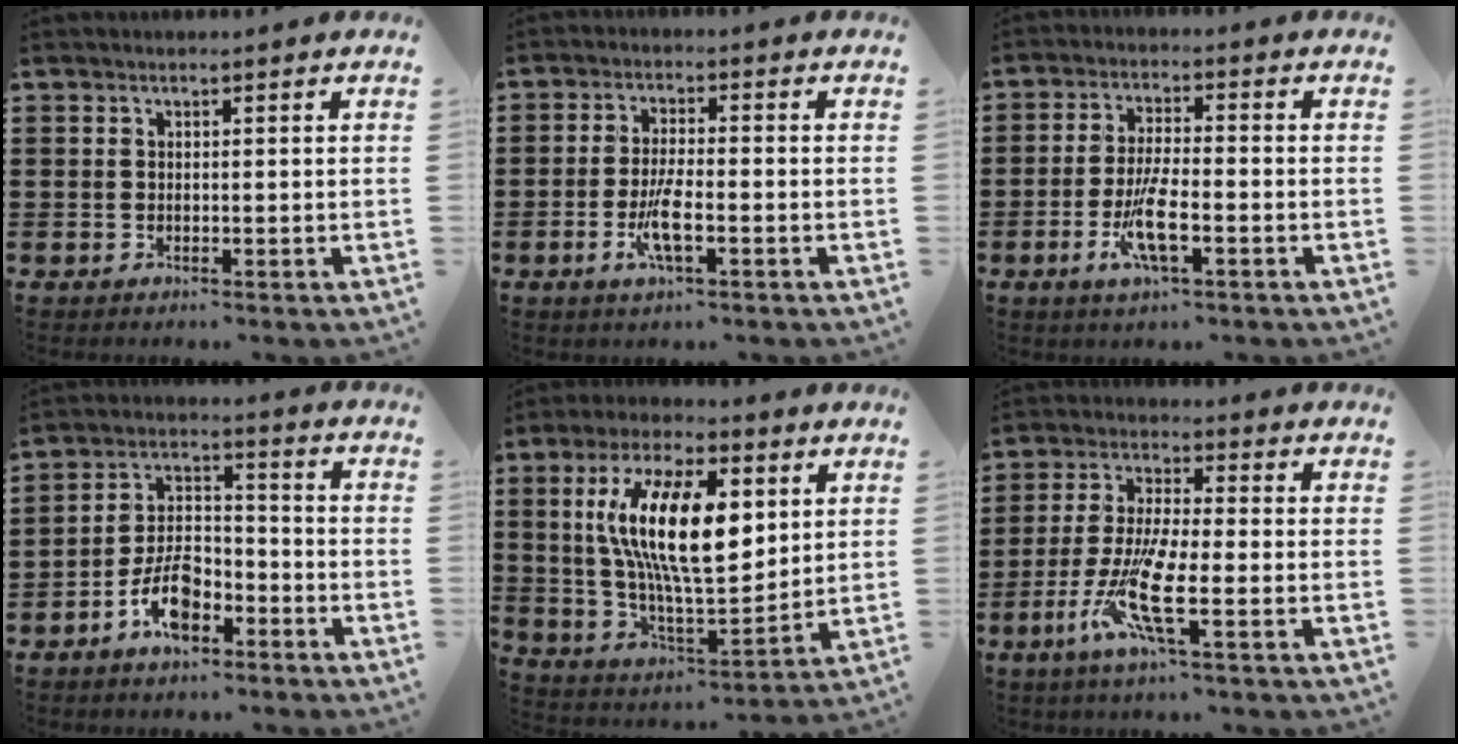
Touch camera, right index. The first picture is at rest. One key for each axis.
{"total": 5.3, "fx": -2.0, "fy": 1.1, "fz": 4.8, "tx": -0.100, "ty": -0.010, "tz": -0.038}
{"total": 7.2, "fx": -2.8, "fy": 1.6, "fz": 6.4, "tx": -0.143, "ty": -0.017, "tz": -0.056}
{"total": 8.1, "fx": -4.6, "fy": 4.1, "fz": 5.2, "tx": -0.110, "ty": 0.014, "tz": -0.085}
{"total": 16.6, "fx": 4.8, "fy": 6.3, "fz": 14.6, "tx": -0.286, "ty": 0.003, "tz": 0.084}
{"total": 10.4, "fx": -4.0, "fy": 2.3, "fz": 9.4, "tx": -0.214, "ty": -0.018, "tz": -0.080}